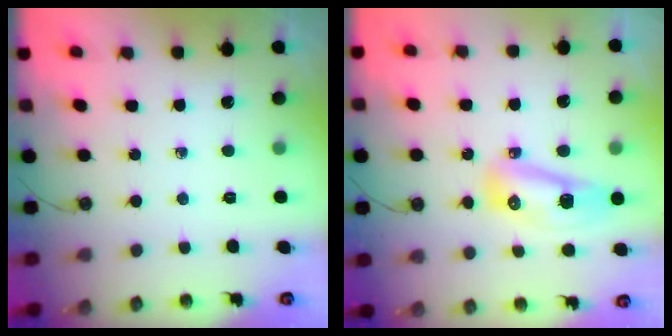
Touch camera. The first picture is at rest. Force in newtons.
{"total": 10.6, "press": 10.5, "slide": 1.4}